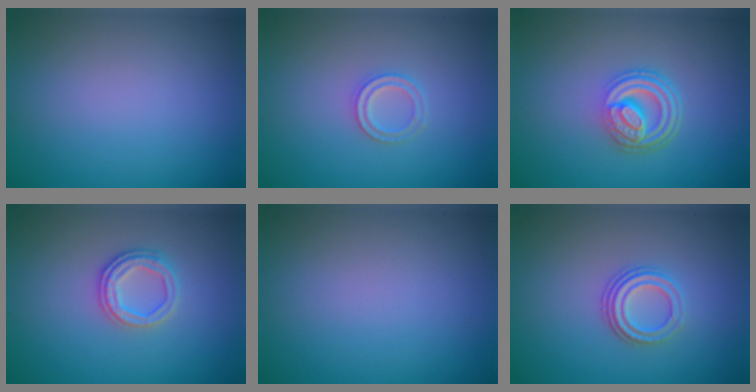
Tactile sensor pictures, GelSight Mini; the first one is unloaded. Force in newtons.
{"total": 1.7, "press": 1.6, "slide": 0.4}
{"total": 4.8, "press": 3.3, "slide": 3.5}
{"total": 2.5, "press": 2.4, "slide": 0.8}
{"total": 0.0}
{"total": 3.0, "press": 2.3, "slide": 1.9}